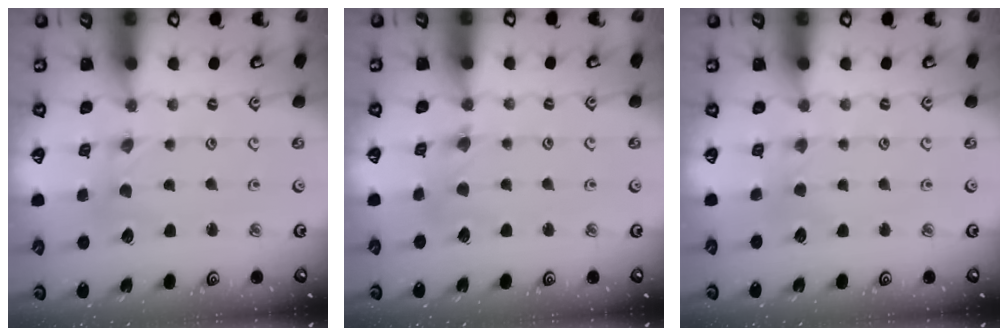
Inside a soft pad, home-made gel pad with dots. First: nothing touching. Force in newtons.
{"total": 2.3, "press": 2.3, "slide": 0.3}
{"total": 0.9, "press": 0.8, "slide": 0.3}